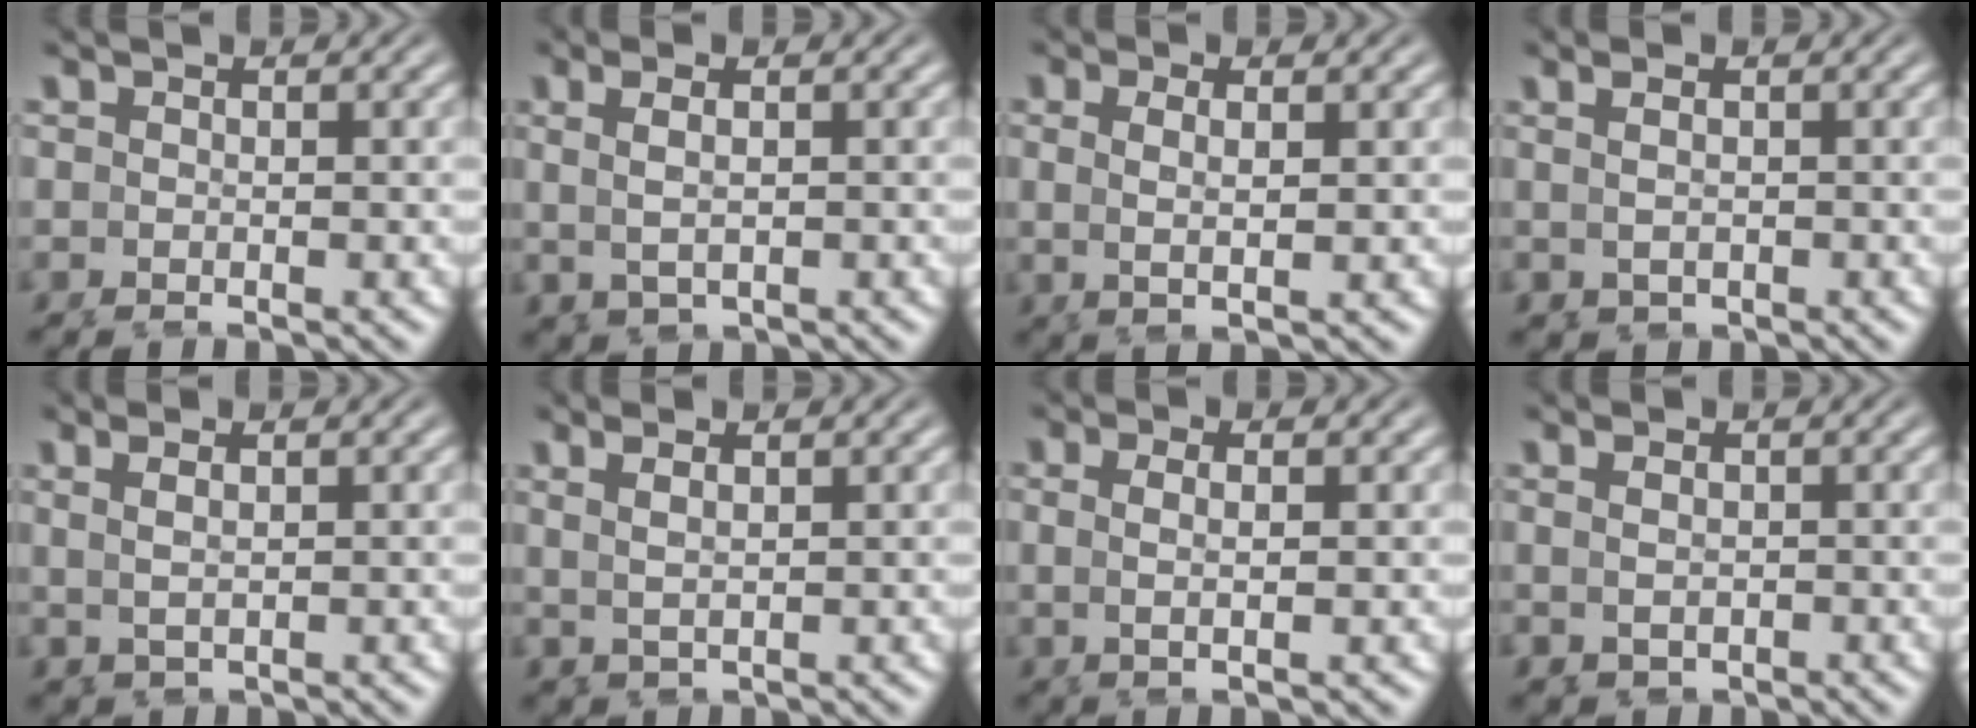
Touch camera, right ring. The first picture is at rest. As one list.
[{"total": 3.1, "force": [0.3, 1.8, 2.5], "torque": [-0.052, 0.003, 0.006]}, {"total": 2.7, "force": [0.3, 1.0, 2.5], "torque": [-0.051, 0.000, 0.005]}, {"total": 1.6, "force": [0.1, 1.1, 1.2], "torque": [-0.019, -0.003, 0.006]}, {"total": 2.2, "force": [0.8, 1.1, 1.7], "torque": [-0.032, 0.006, 0.015]}, {"total": 2.5, "force": [1.1, 1.3, 1.8], "torque": [-0.033, 0.007, 0.020]}, {"total": 2.3, "force": [-0.1, 0.6, 2.2], "torque": [-0.045, -0.002, -0.001]}, {"total": 1.4, "force": [0.0, 1.0, 1.0], "torque": [-0.017, -0.010, 0.006]}]